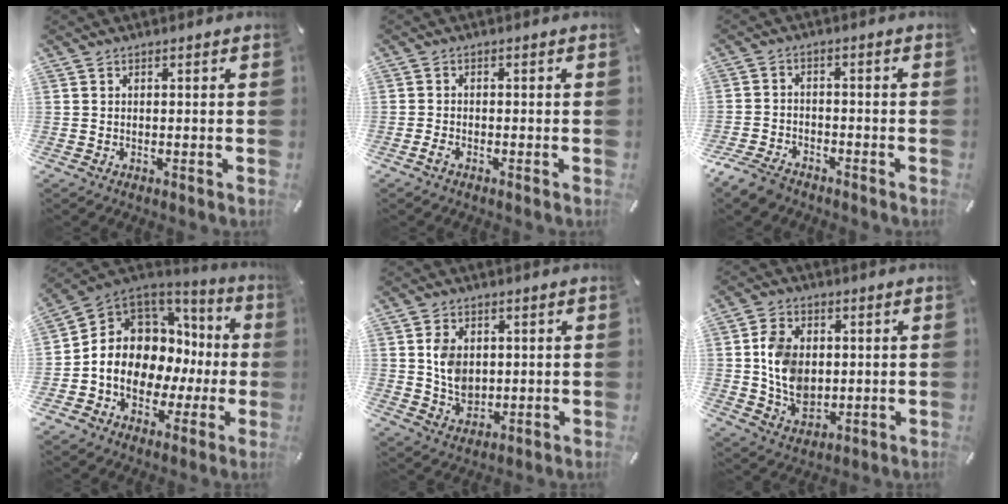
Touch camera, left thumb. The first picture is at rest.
{"total": 1.6, "force": [-1.2, 0.7, 0.9], "torque": [-0.018, 0.003, -0.022]}
{"total": 5.8, "force": [-4.8, 2.5, 2.2], "torque": [-0.054, 0.017, -0.095]}
{"total": 11.6, "force": [-0.4, 9.9, 6.1], "torque": [-0.125, -0.022, -0.005]}
{"total": 7.4, "force": [1.2, 6.0, 4.1], "torque": [-0.084, 0.004, 0.021]}
{"total": 10.9, "force": [0.5, 8.6, 6.6], "torque": [-0.131, 0.008, 0.012]}